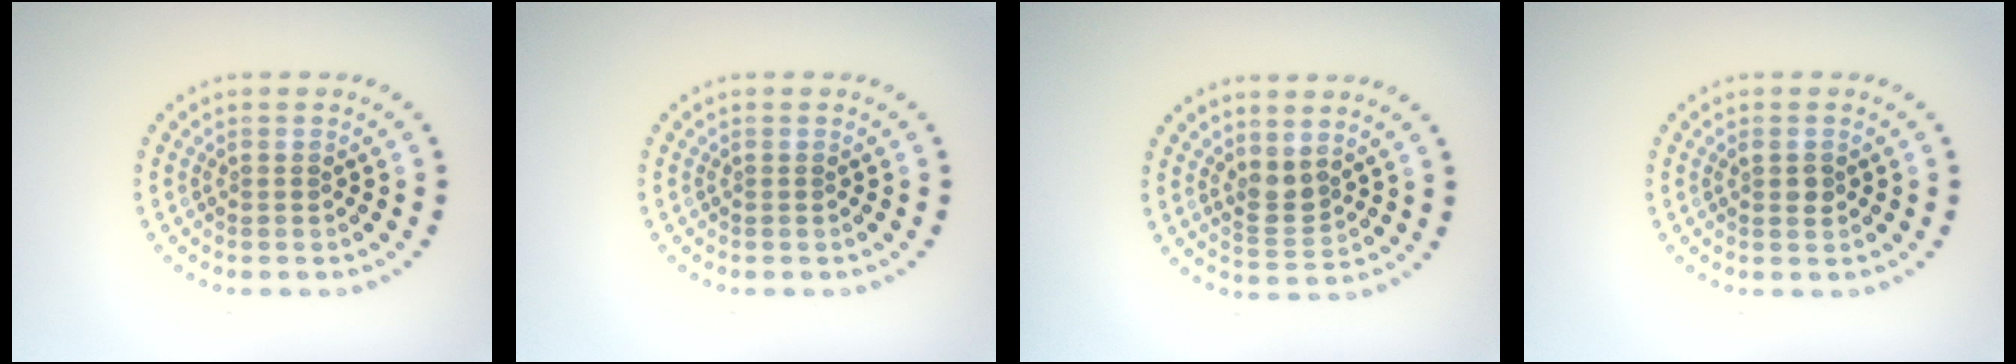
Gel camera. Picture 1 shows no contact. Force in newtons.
{"total": 0.0}
{"total": 1.9, "press": 1.6, "slide": 1.1}
{"total": 1.0, "press": 1.0, "slide": 0.3}